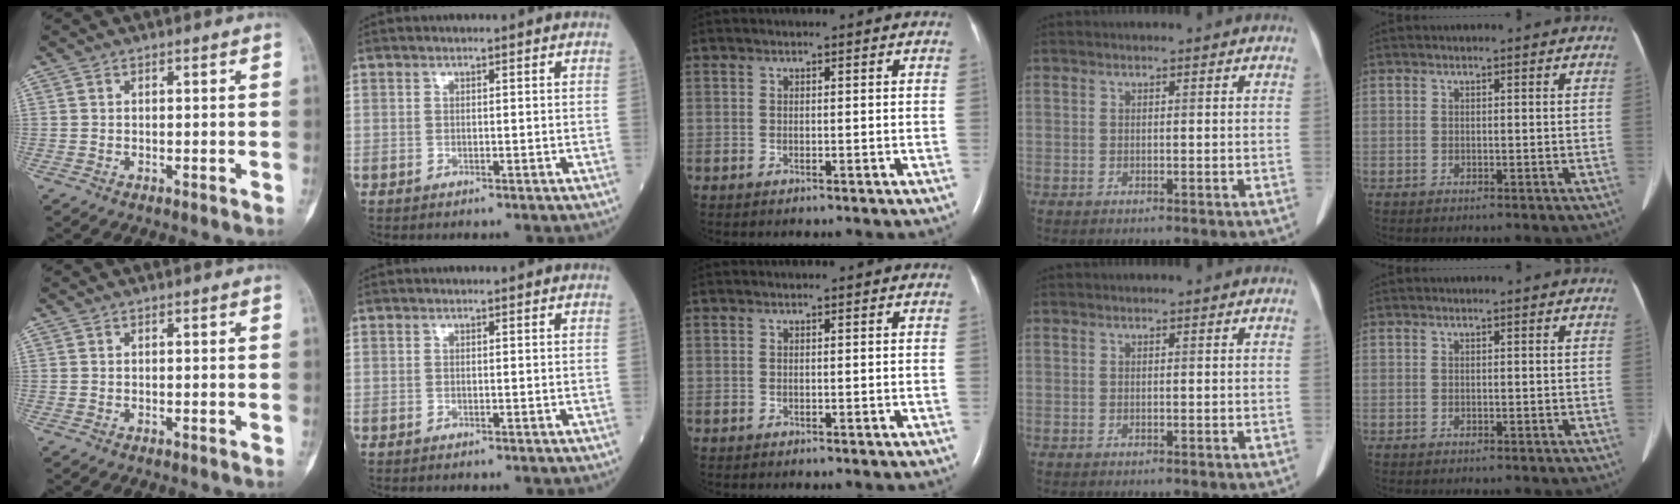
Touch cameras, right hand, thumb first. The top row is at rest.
{}